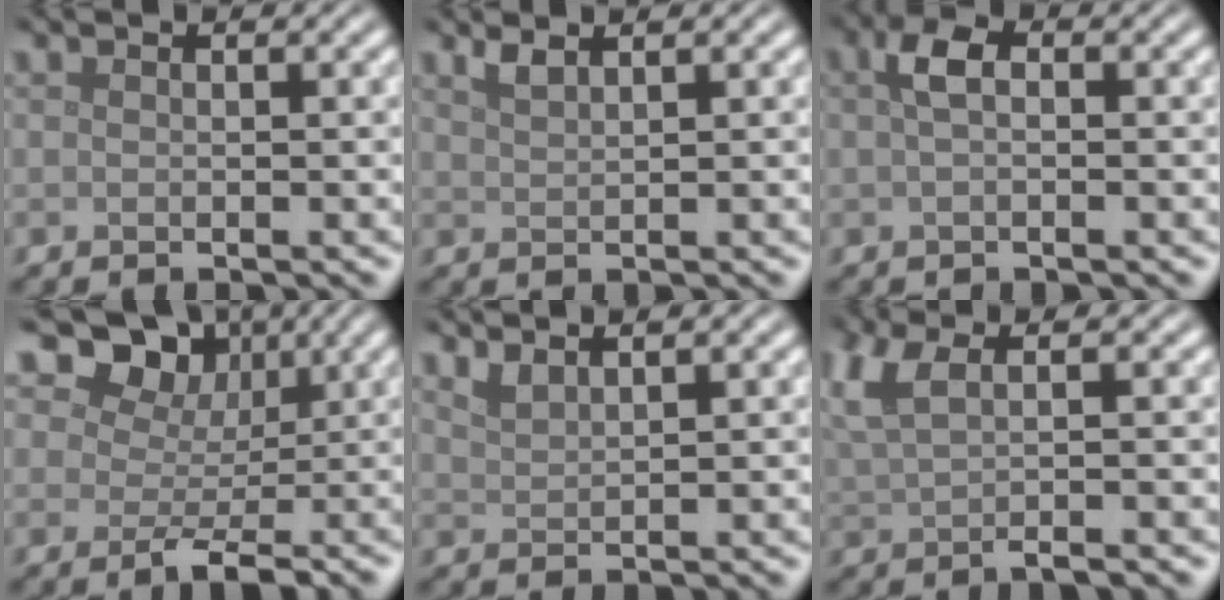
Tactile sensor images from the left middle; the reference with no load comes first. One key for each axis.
{"total": 1.3, "fx": 1.1, "fy": 0.3, "fz": 0.6, "tx": -0.010, "ty": 0.002, "tz": 0.020}
{"total": 2.1, "fx": 0.4, "fy": 1.1, "fz": 1.8, "tx": -0.035, "ty": 0.007, "tz": 0.001}
{"total": 6.5, "fx": 2.4, "fy": 4.7, "fz": 3.8, "tx": -0.040, "ty": -0.006, "tz": 0.026}
{"total": 1.8, "fx": 1.6, "fy": 0.4, "fz": 0.8, "tx": -0.011, "ty": 0.006, "tz": 0.029}
{"total": 4.2, "fx": 0.8, "fy": 1.5, "fz": 3.9, "tx": -0.065, "ty": 0.005, "tz": 0.013}